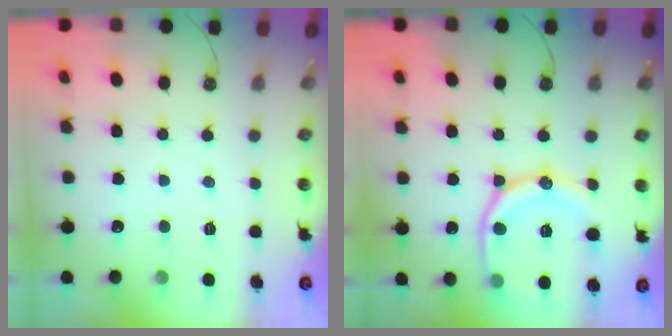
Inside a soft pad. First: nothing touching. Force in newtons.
{"total": 16.9, "press": 16.8, "slide": 1.9}